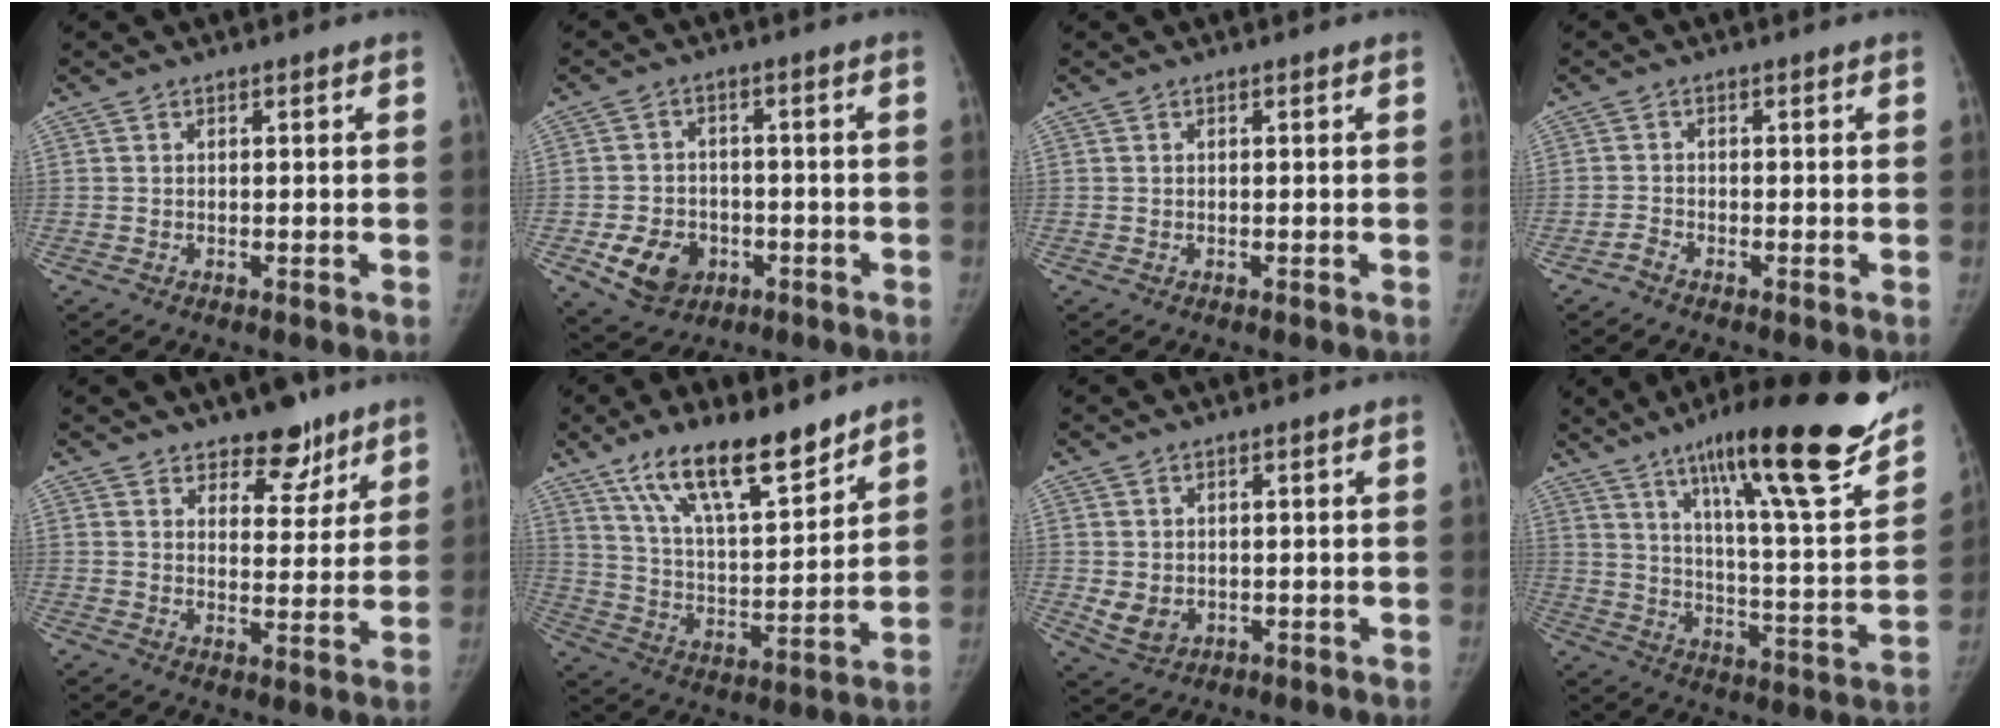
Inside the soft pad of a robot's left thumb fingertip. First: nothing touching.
{"total": 8.7, "force": [-3.2, 6.8, 4.3], "torque": [-0.055, 0.014, -0.044]}
{"total": 0.0}
{"total": 1.3, "force": [-1.2, 0.3, 0.4], "torque": [-0.013, 0.002, -0.027]}
{"total": 8.2, "force": [6.1, 4.2, 3.5], "torque": [-0.008, -0.039, 0.090]}
{"total": 17.3, "force": [12.4, 5.3, 11.0], "torque": [-0.156, -0.073, 0.224]}
{"total": 4.0, "force": [0.0, 3.2, 2.3], "torque": [-0.035, -0.008, 0.014]}
{"total": 29.6, "force": [19.6, 4.6, 21.6], "torque": [-0.302, -0.073, 0.293]}